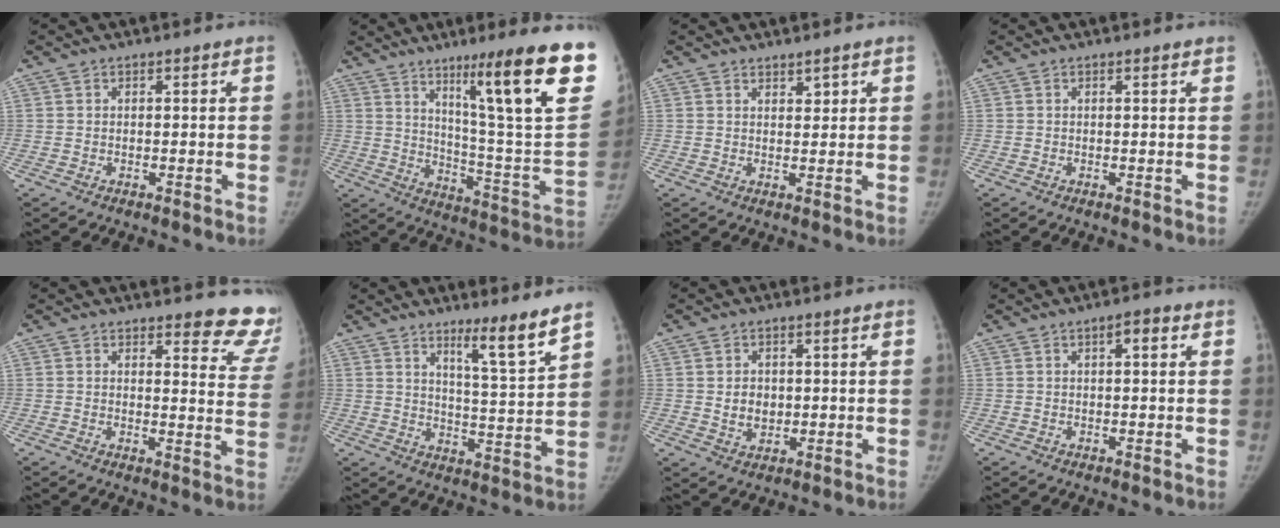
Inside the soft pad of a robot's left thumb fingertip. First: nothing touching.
{"total": 26.9, "force": [14.1, 3.1, 22.7], "torque": [-0.286, -0.061, 0.220]}
{"total": 1.5, "force": [1.2, 0.5, 0.6], "torque": [0.001, -0.009, 0.020]}
{"total": 0.6, "force": [0.5, 0.1, 0.4], "torque": [-0.005, 0.000, 0.006]}
{"total": 10.7, "force": [10.1, 2.8, 2.0], "torque": [0.024, -0.101, 0.082]}
{"total": 9.1, "force": [6.7, 0.1, 6.1], "torque": [-0.089, -0.065, 0.107]}
{"total": 4.4, "force": [0.3, 3.4, 2.7], "torque": [-0.026, -0.004, 0.013]}
{"total": 2.7, "force": [1.0, 0.9, 2.3], "torque": [-0.030, 0.005, 0.013]}